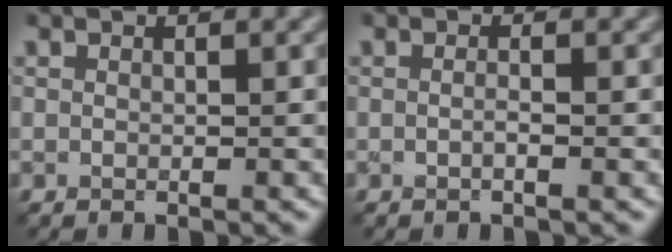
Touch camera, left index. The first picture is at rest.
{"total": 0.8, "force": [-0.2, 0.1, 0.7], "torque": [-0.013, -0.002, -0.004]}